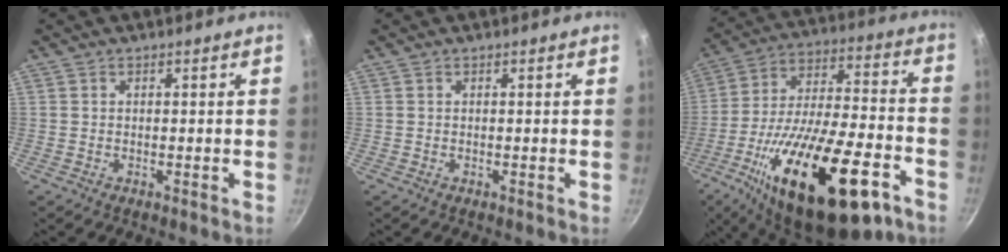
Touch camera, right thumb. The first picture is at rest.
{"total": 0.0}
{"total": 31.3, "force": [-15.1, 11.8, 24.7], "torque": [-0.392, 0.046, -0.239]}